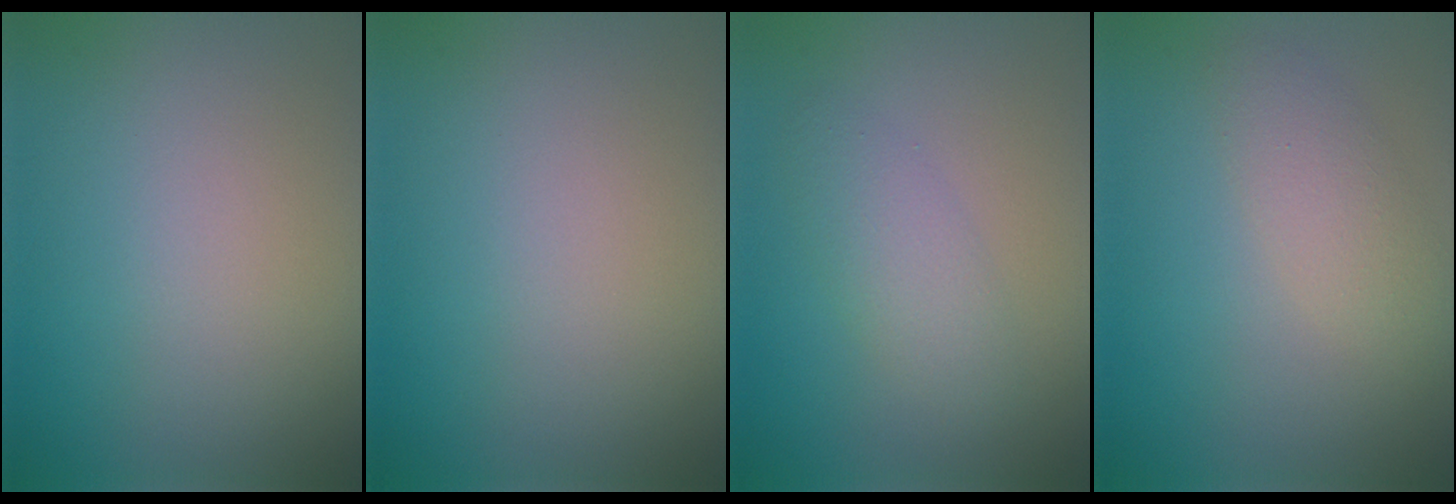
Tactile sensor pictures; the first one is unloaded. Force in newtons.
{"total": 0.0}
{"total": 2.3, "press": 2.3, "slide": 0.2}
{"total": 2.5, "press": 2.5, "slide": 0.1}